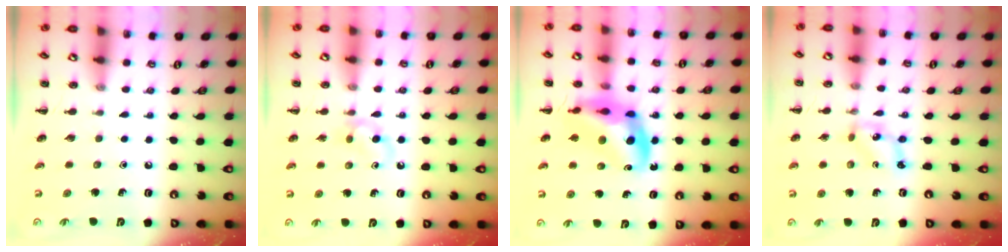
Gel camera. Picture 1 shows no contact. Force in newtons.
{"total": 4.6, "press": 4.4, "slide": 1.5}
{"total": 11.7, "press": 11.3, "slide": 3.0}
{"total": 3.1, "press": 3.0, "slide": 0.9}